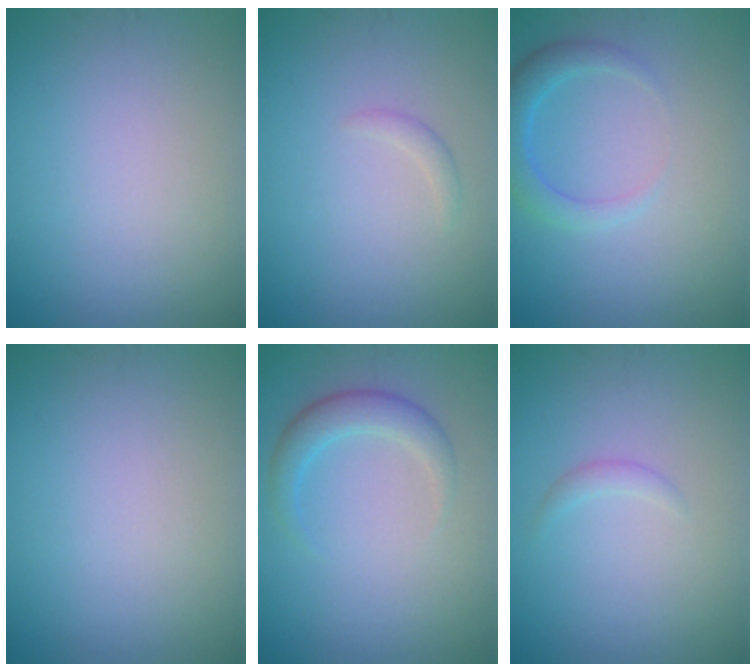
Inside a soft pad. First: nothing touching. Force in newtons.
{"total": 0.8, "press": 0.8, "slide": 0.0}
{"total": 2.6, "press": 2.6, "slide": 0.2}
{"total": 0.0}
{"total": 2.5, "press": 2.5, "slide": 0.0}
{"total": 0.8, "press": 0.8, "slide": 0.1}